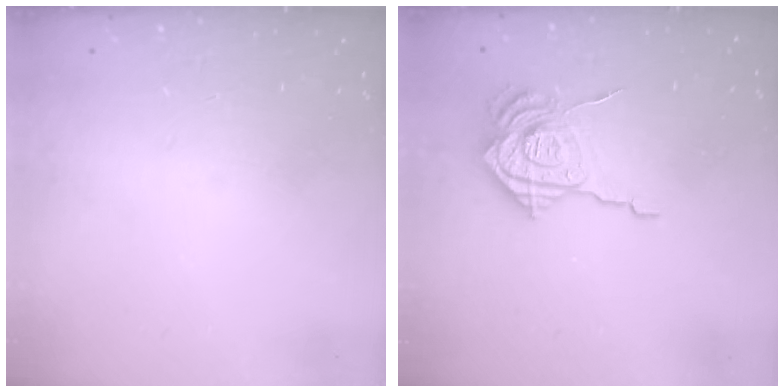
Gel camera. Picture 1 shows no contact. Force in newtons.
{"total": 16.2, "press": 16.1, "slide": 1.7}